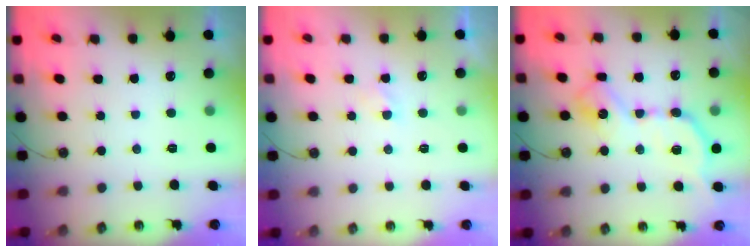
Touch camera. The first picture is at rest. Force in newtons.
{"total": 1.4, "press": 1.4, "slide": 0.3}
{"total": 12.9, "press": 12.9, "slide": 0.9}